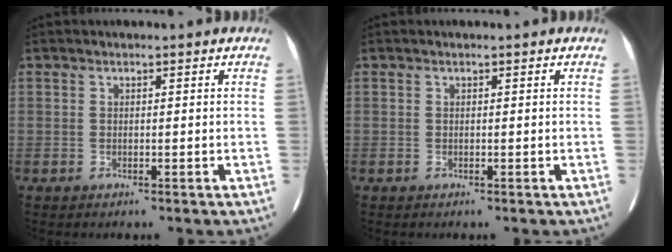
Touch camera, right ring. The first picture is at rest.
{"total": 0.0}